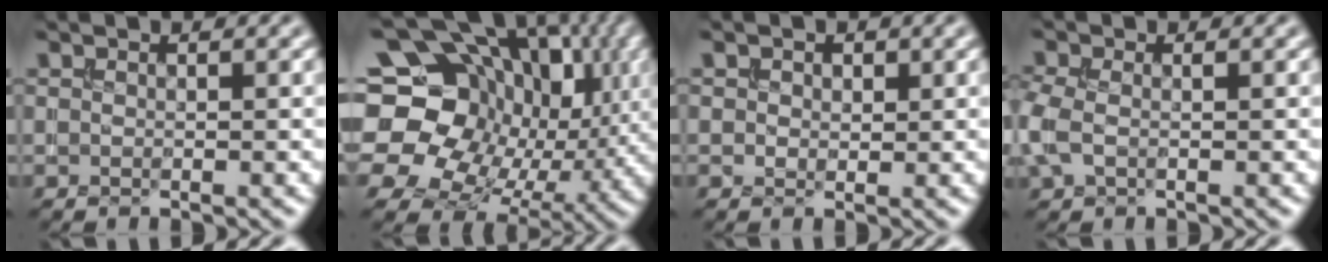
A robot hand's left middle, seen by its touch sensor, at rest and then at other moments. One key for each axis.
{"total": 21.4, "fx": 4.5, "fy": 17.6, "fz": 11.3, "tx": -0.219, "ty": 0.028, "tz": 0.068}
{"total": 1.3, "fx": 0.6, "fy": 1.1, "fz": 0.4, "tx": -0.006, "ty": -0.006, "tz": 0.004}
{"total": 2.9, "fx": -0.4, "fy": 1.9, "fz": 2.1, "tx": -0.061, "ty": 0.001, "tz": -0.015}